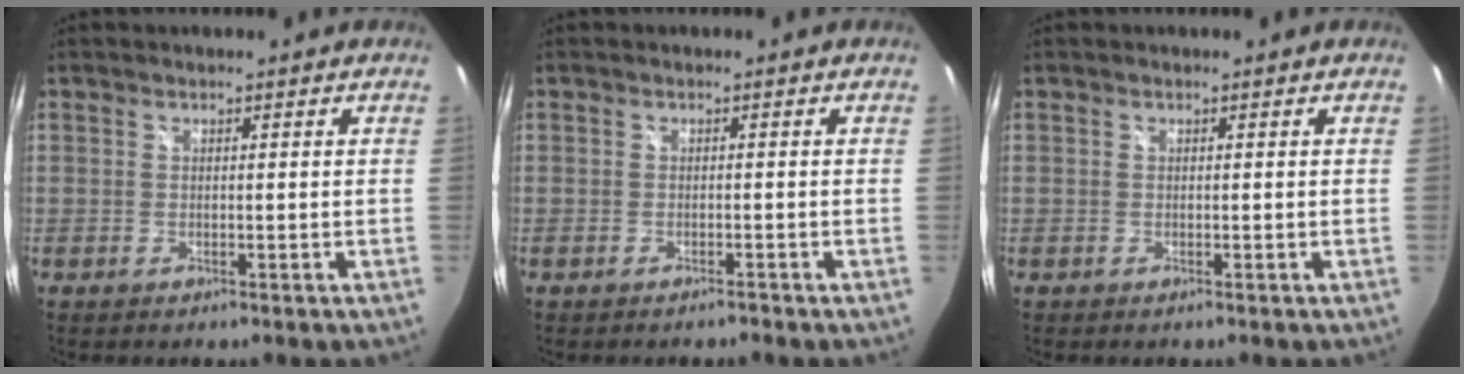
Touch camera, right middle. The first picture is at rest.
{"total": 1.2, "force": [-1.2, 0.2, 0.4], "torque": [-0.007, -0.003, -0.019]}
{"total": 0.0}